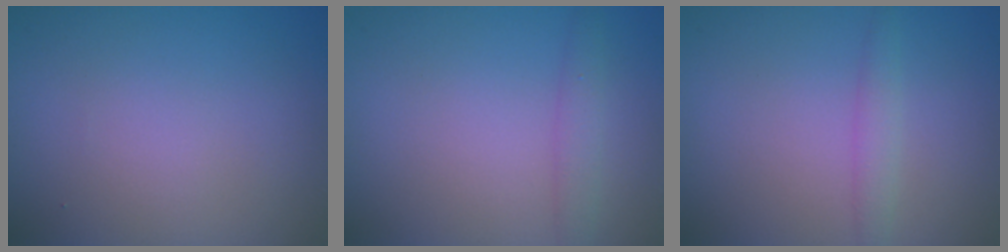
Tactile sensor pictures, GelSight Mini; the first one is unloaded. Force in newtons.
{"total": 1.7, "press": 1.7, "slide": 0.1}
{"total": 1.5, "press": 1.5, "slide": 0.2}